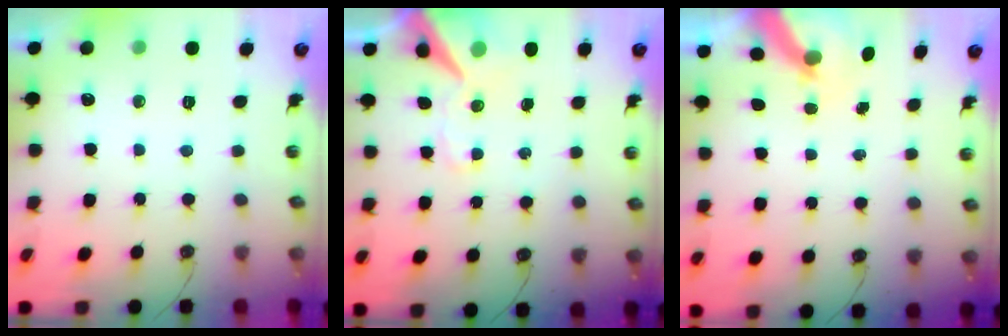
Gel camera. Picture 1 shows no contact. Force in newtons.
{"total": 12.4, "press": 12.3, "slide": 1.6}
{"total": 6.4, "press": 6.4, "slide": 0.9}